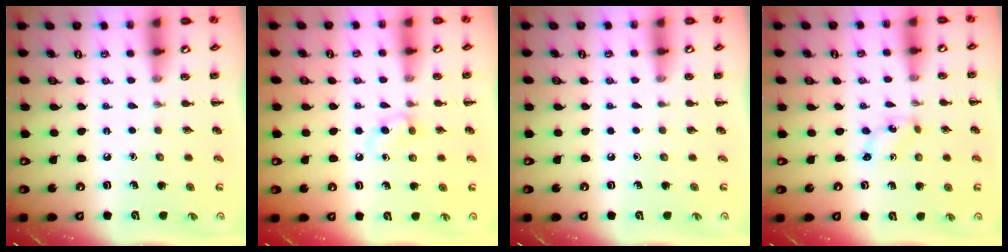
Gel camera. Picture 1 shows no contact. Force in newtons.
{"total": 3.7, "press": 3.4, "slide": 1.4}
{"total": 0.0}
{"total": 0.8, "press": 0.8, "slide": 0.3}